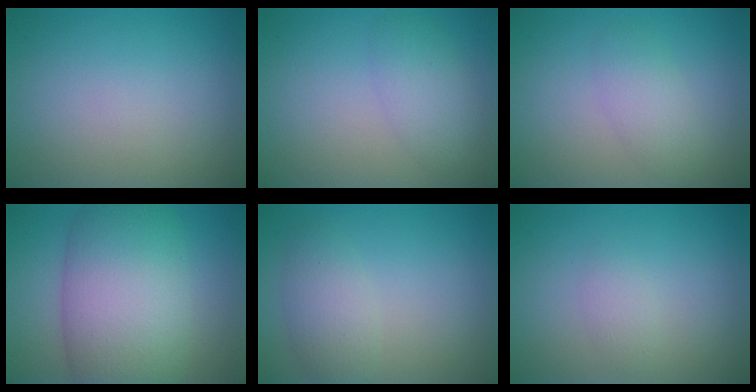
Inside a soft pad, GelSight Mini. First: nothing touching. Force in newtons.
{"total": 2.8, "press": 2.8, "slide": 0.2}
{"total": 2.2, "press": 2.2, "slide": 0.0}
{"total": 11.5, "press": 11.5, "slide": 0.4}
{"total": 2.6, "press": 2.6, "slide": 0.1}
{"total": 1.1, "press": 1.1, "slide": 0.1}